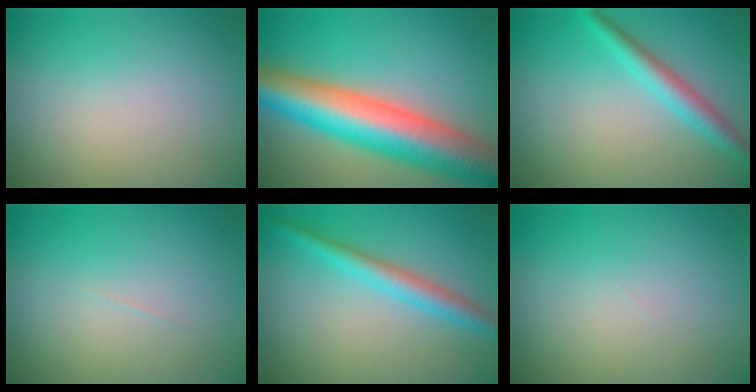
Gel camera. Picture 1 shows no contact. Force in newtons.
{"total": 11.5, "press": 11.5, "slide": 0.3}
{"total": 2.9, "press": 2.9, "slide": 0.1}
{"total": 0.0}
{"total": 3.0, "press": 3.0, "slide": 0.2}
{"total": 0.0}